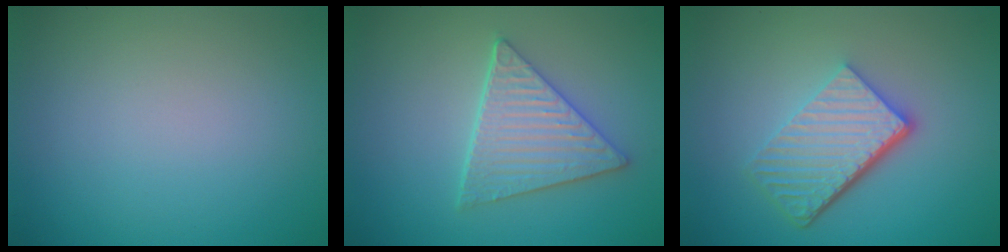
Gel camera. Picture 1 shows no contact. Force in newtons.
{"total": 4.5, "press": 3.9, "slide": 2.1}
{"total": 5.8, "press": 4.0, "slide": 4.3}